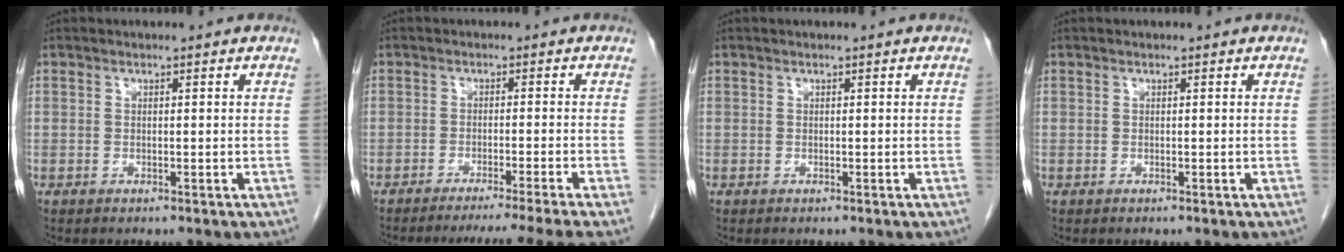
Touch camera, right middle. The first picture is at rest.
{"total": 11.6, "force": [-10.1, -3.2, 4.7], "torque": [-0.039, -0.028, -0.136]}
{"total": 0.0}
{"total": 0.0}